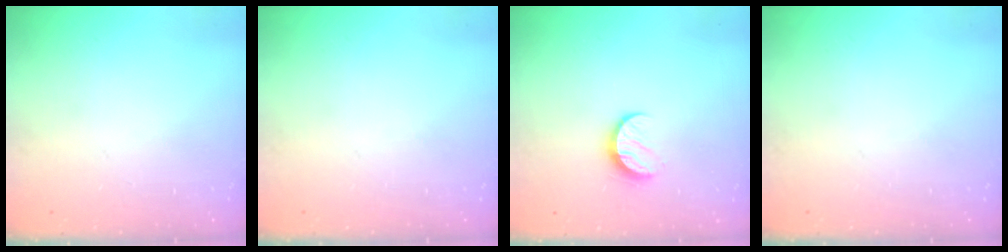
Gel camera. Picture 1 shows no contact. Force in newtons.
{"total": 0.0}
{"total": 6.9, "press": 6.9, "slide": 0.7}
{"total": 0.0}